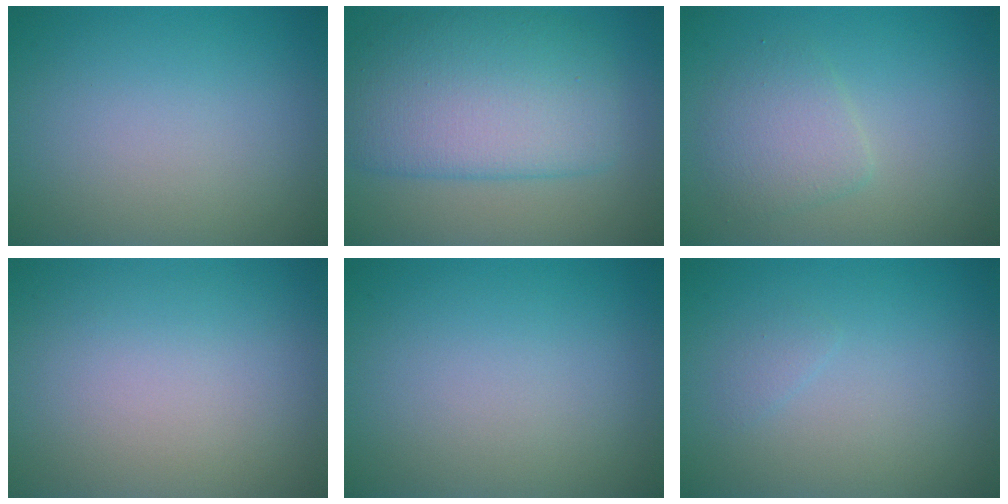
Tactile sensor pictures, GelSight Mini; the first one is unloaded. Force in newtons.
{"total": 7.9, "press": 7.9, "slide": 0.1}
{"total": 2.7, "press": 2.7, "slide": 0.1}
{"total": 0.0}
{"total": 0.0}
{"total": 0.7, "press": 0.7, "slide": 0.1}